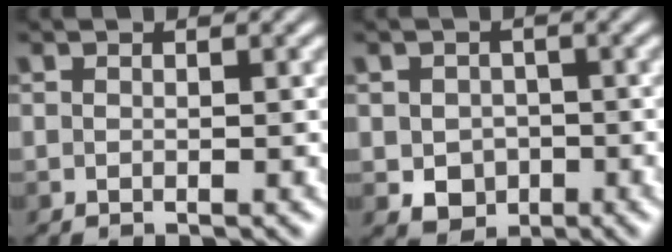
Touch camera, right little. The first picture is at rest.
{"total": 2.6, "force": [-0.9, 2.3, 1.0], "torque": [-0.023, -0.003, -0.012]}